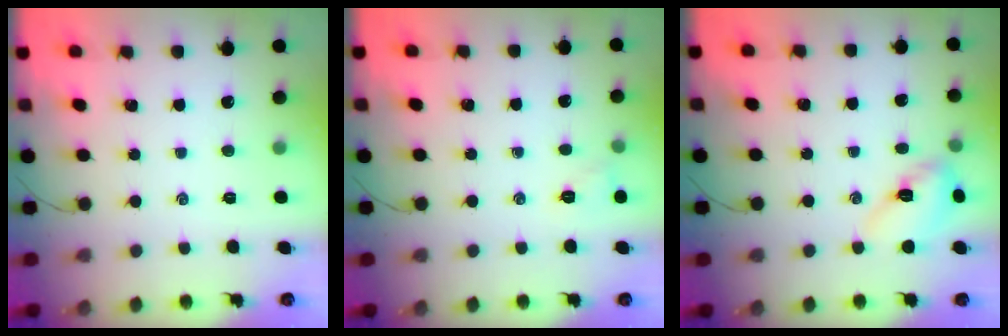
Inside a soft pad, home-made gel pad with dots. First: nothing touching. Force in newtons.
{"total": 5.2, "press": 5.1, "slide": 1.2}
{"total": 9.1, "press": 9.1, "slide": 0.8}